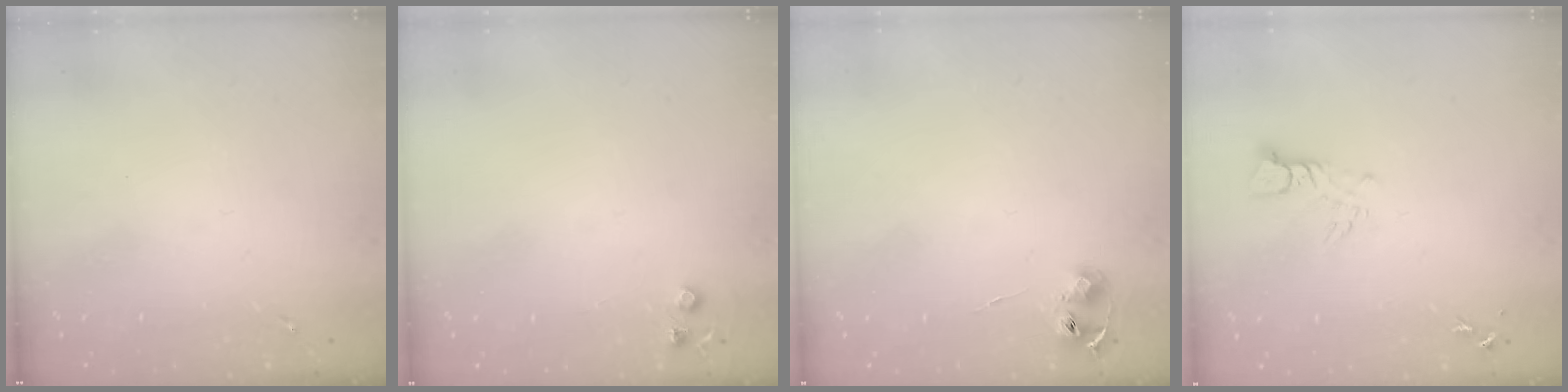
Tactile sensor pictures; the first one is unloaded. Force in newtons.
{"total": 4.2, "press": 4.1, "slide": 0.7}
{"total": 6.4, "press": 6.4, "slide": 0.7}
{"total": 3.7, "press": 3.7, "slide": 0.4}